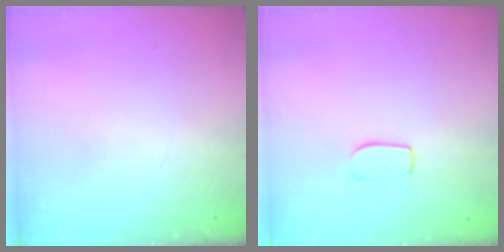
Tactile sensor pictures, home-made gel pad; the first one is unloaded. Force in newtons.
{"total": 6.3, "press": 6.3, "slide": 0.1}